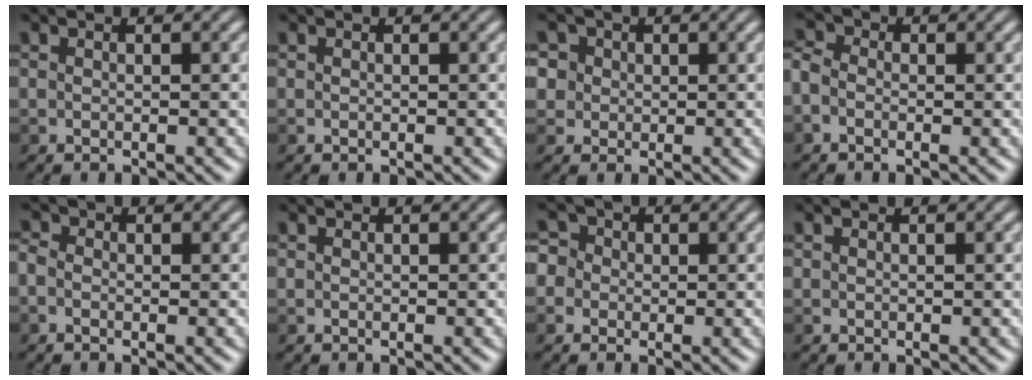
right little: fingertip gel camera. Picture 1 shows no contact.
{"total": 0.0}
{"total": 4.7, "force": [2.1, 3.9, 1.8], "torque": [-0.033, 0.017, 0.020]}
{"total": 2.1, "force": [-0.4, 1.7, 1.1], "torque": [-0.023, 0.008, -0.024]}
{"total": 1.2, "force": [-0.2, 1.0, 0.7], "torque": [-0.018, 0.001, -0.014]}
{"total": 0.0}
{"total": 3.8, "force": [0.3, 3.5, 1.4], "torque": [-0.014, 0.030, -0.028]}
{"total": 0.0}